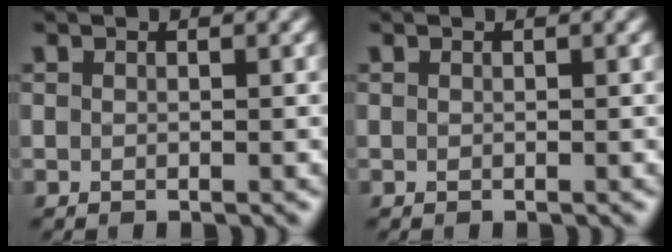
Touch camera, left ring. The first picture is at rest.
{"total": 0.0}